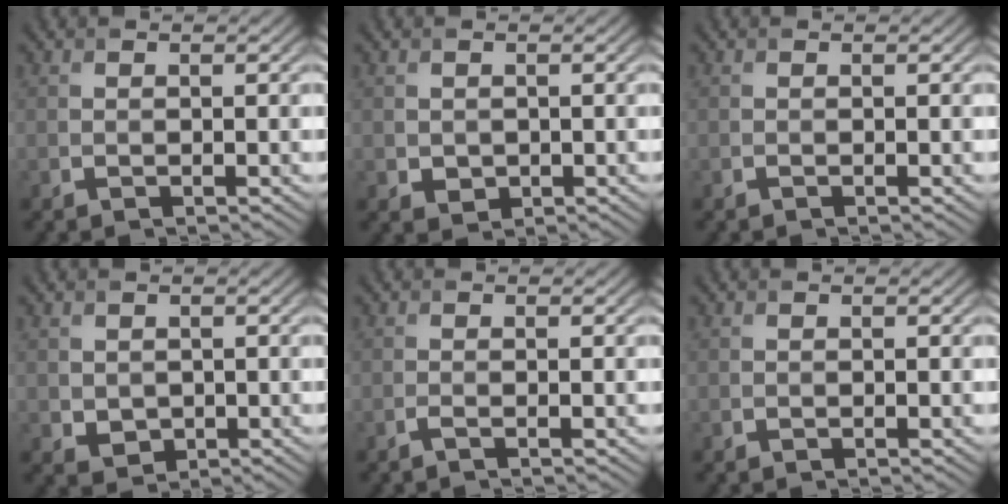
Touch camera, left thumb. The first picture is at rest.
{"total": 1.4, "force": [0.1, 1.3, 0.5], "torque": [-0.017, -0.009, 0.005]}
{"total": 0.0}
{"total": 2.0, "force": [0.5, 1.8, 0.8], "torque": [-0.027, -0.009, 0.014]}
{"total": 0.8, "force": [-0.4, 0.1, 0.7], "torque": [-0.015, -0.001, -0.012]}
{"total": 0.0}